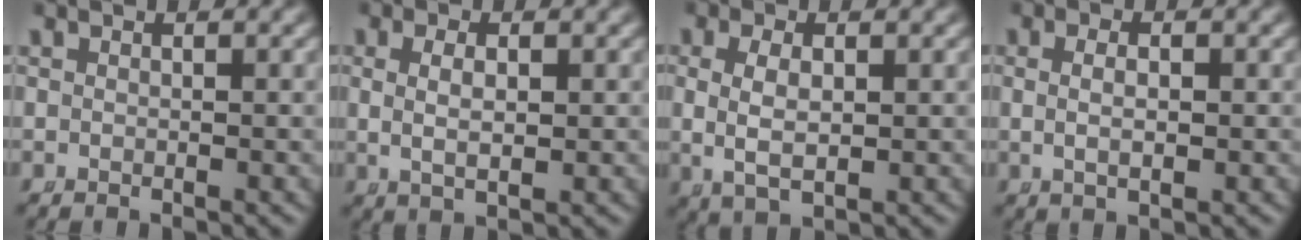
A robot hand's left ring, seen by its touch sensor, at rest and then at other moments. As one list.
[{"total": 3.1, "force": [0.4, 1.5, 2.7], "torque": [-0.049, -0.007, 0.015]}, {"total": 4.7, "force": [0.2, 3.0, 3.7], "torque": [-0.080, -0.008, 0.015]}, {"total": 2.1, "force": [-0.1, 0.7, 2.0], "torque": [-0.037, -0.007, 0.006]}]